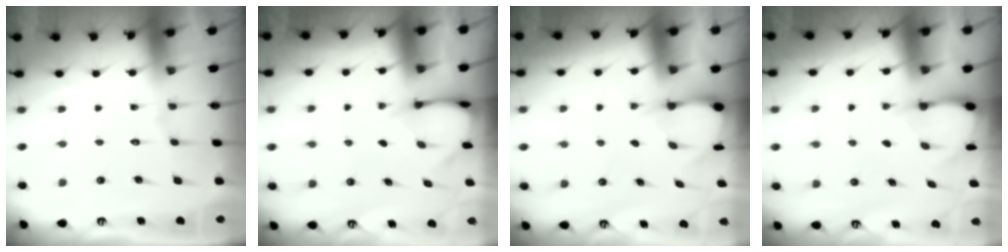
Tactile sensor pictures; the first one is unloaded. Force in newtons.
{"total": 3.0, "press": 3.0, "slide": 0.2}
{"total": 3.3, "press": 3.3, "slide": 0.4}
{"total": 3.2, "press": 3.2, "slide": 0.4}